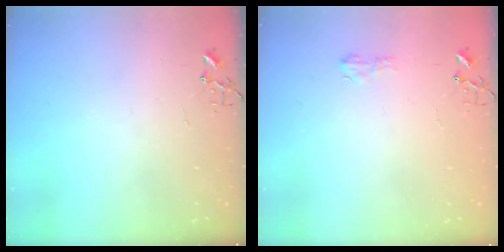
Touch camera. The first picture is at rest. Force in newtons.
{"total": 5.9, "press": 5.8, "slide": 0.8}